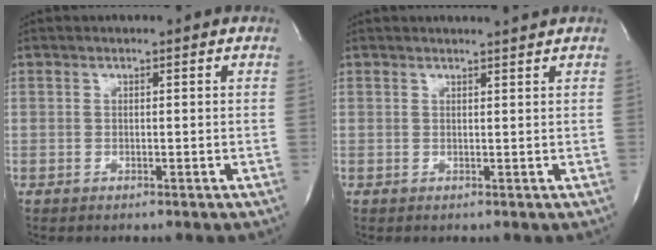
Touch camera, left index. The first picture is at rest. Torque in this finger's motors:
{"motor_torque": [0.02, -0.02, -0.01, -0.01]}